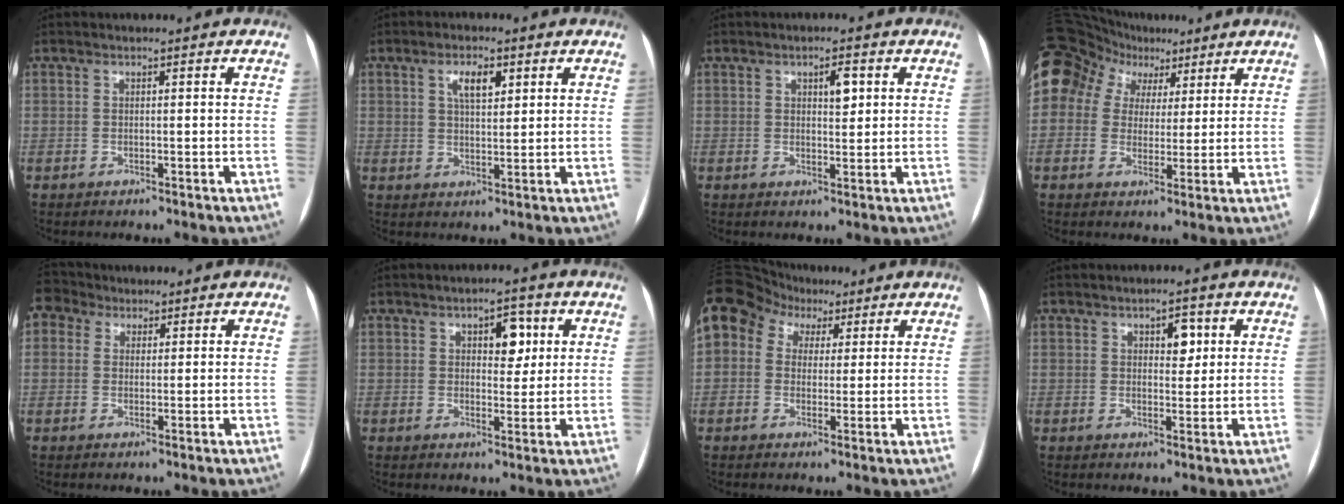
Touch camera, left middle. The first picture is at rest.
{"total": 4.5, "force": [2.0, 1.7, 3.6], "torque": [-0.065, 0.007, 0.035]}
{"total": 3.0, "force": [1.1, 1.1, 2.5], "torque": [-0.039, 0.002, 0.017]}
{"total": 20.3, "force": [10.5, 15.6, 7.5], "torque": [-0.225, 0.095, 0.195]}
{"total": 2.9, "force": [2.1, 1.9, -0.1], "torque": [0.000, 0.020, 0.040]}
{"total": 4.9, "force": [1.8, 2.6, 3.7], "torque": [-0.047, 0.011, 0.026]}
{"total": 14.5, "force": [6.4, 11.4, 6.2], "torque": [-0.171, 0.083, 0.118]}
{"total": 3.3, "force": [1.3, 1.8, 2.5], "torque": [-0.033, 0.005, 0.020]}